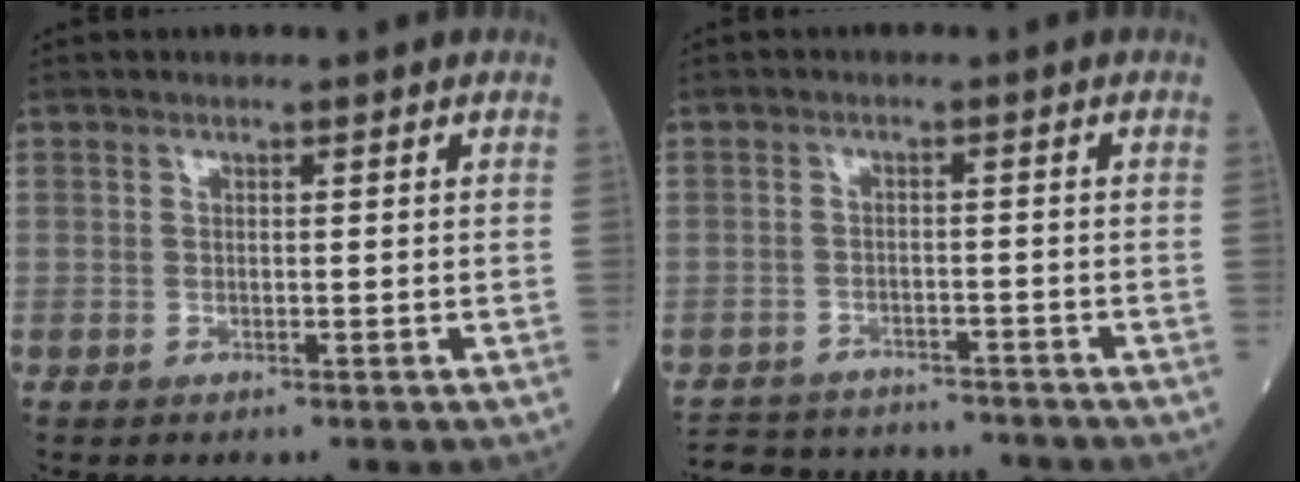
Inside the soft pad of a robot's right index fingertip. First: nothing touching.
{"total": 12.0, "force": [-11.1, 3.8, 2.5], "torque": [-0.052, 0.014, -0.151]}